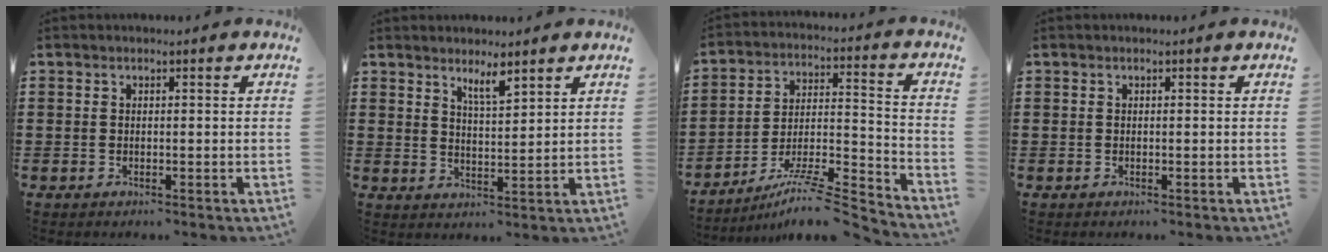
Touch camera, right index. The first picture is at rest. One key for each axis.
{"total": 3.7, "fx": 3.0, "fy": 0.6, "fz": 2.0, "tx": -0.028, "ty": -0.006, "tz": 0.050}
{"total": 9.2, "fx": -7.7, "fy": 0.4, "fz": 5.0, "tx": -0.072, "ty": 0.002, "tz": -0.151}
{"total": 0.0}